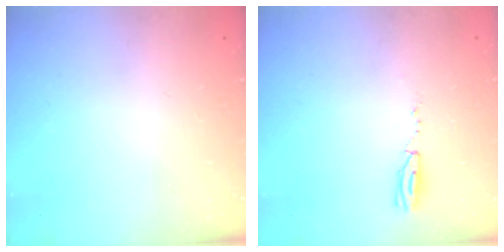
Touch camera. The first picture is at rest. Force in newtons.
{"total": 3.5, "press": 2.8, "slide": 2.2}